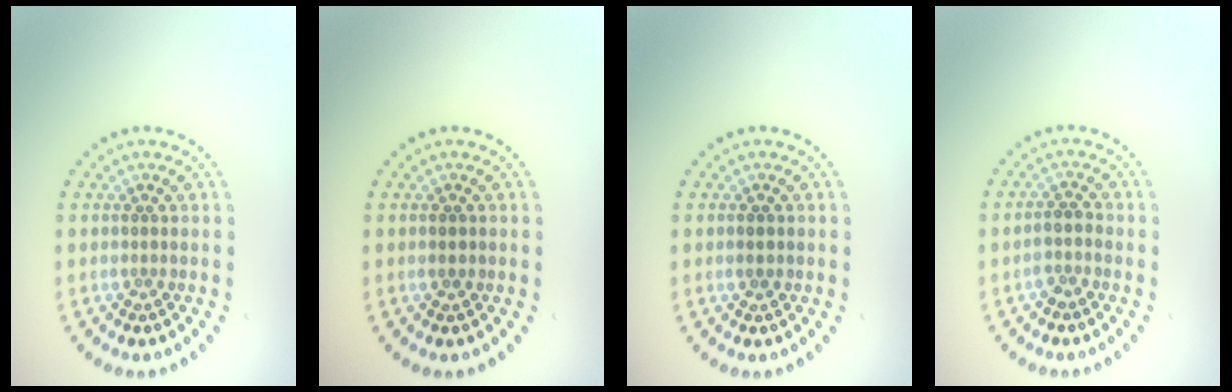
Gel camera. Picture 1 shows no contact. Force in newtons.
{"total": 0.9, "press": 0.9, "slide": 0.1}
{"total": 1.2, "press": 1.2, "slide": 0.1}
{"total": 1.6, "press": 1.3, "slide": 0.8}